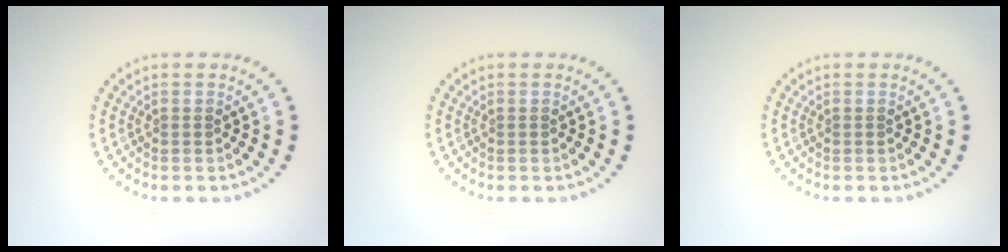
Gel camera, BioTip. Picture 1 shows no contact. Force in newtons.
{"total": 0.0}
{"total": 0.0}